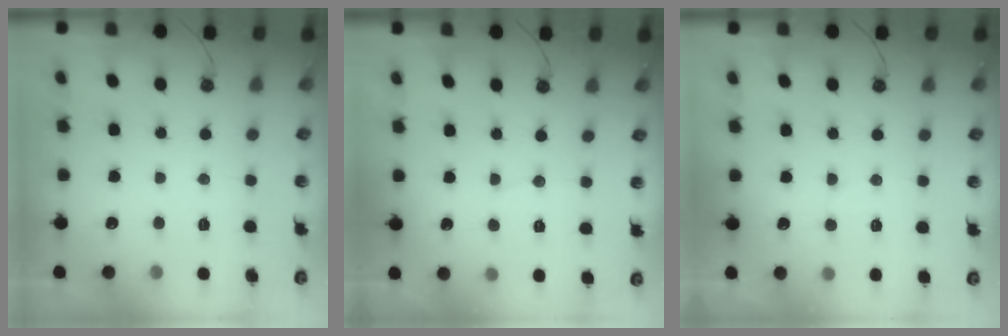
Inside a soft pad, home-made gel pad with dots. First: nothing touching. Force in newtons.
{"total": 2.6, "press": 2.6, "slide": 0.3}
{"total": 4.0, "press": 3.9, "slide": 1.0}